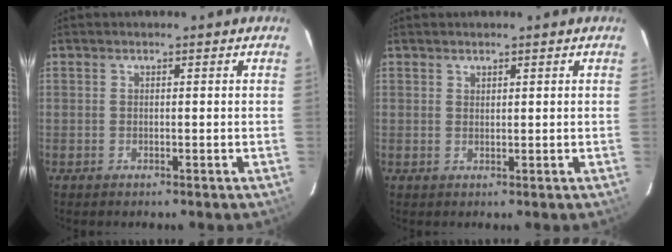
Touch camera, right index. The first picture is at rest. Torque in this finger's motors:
{"motor_torque": [-0.37, 0.13, -0.02, 0.00]}